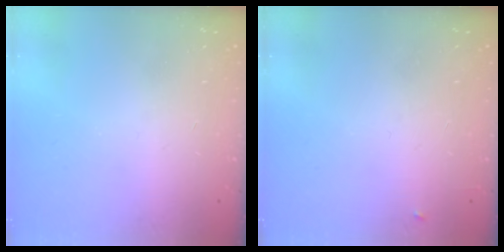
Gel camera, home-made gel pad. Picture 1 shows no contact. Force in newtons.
{"total": 3.9, "press": 3.9, "slide": 0.5}